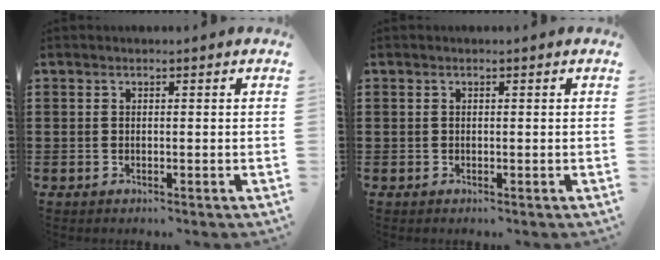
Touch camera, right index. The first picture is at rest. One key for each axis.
{"total": 0.0}